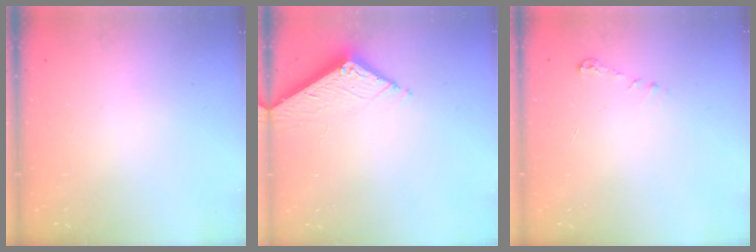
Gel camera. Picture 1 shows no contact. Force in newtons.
{"total": 6.7, "press": 6.7, "slide": 0.2}
{"total": 4.0, "press": 3.9, "slide": 0.5}